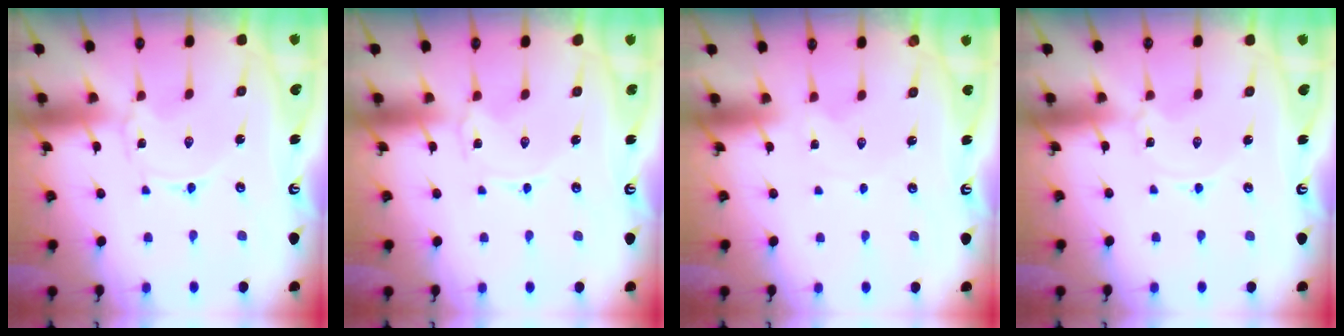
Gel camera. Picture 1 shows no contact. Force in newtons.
{"total": 0.0}
{"total": 0.6, "press": 0.6, "slide": 0.1}
{"total": 0.0}